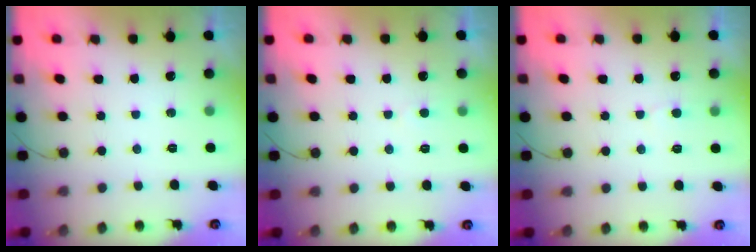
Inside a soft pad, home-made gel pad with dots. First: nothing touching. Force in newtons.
{"total": 2.7, "press": 2.7, "slide": 0.3}
{"total": 2.5, "press": 2.5, "slide": 0.1}